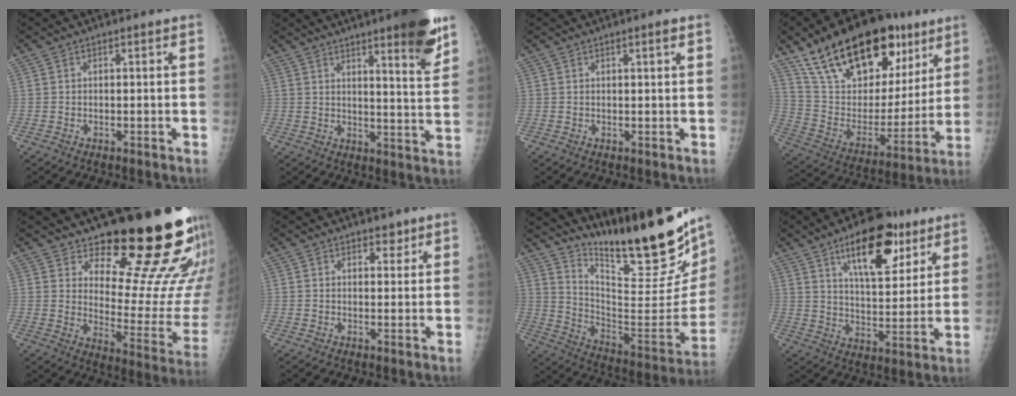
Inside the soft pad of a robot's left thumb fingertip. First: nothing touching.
{"total": 12.1, "force": [7.7, 1.5, 9.3], "torque": [-0.106, -0.047, 0.105]}
{"total": 1.5, "force": [0.8, -0.1, 1.3], "torque": [-0.020, -0.004, 0.013]}
{"total": 29.0, "force": [17.3, 14.1, 18.5], "torque": [-0.264, -0.031, 0.289]}
{"total": 20.8, "force": [16.2, 5.5, 11.7], "torque": [-0.119, -0.151, 0.215]}
{"total": 2.4, "force": [1.8, 1.4, 0.9], "torque": [0.006, -0.010, 0.023]}
{"total": 30.1, "force": [22.6, 5.5, 19.1], "torque": [-0.269, -0.142, 0.338]}
{"total": 16.9, "force": [9.5, 7.3, 12.0], "torque": [-0.140, -0.041, 0.148]}